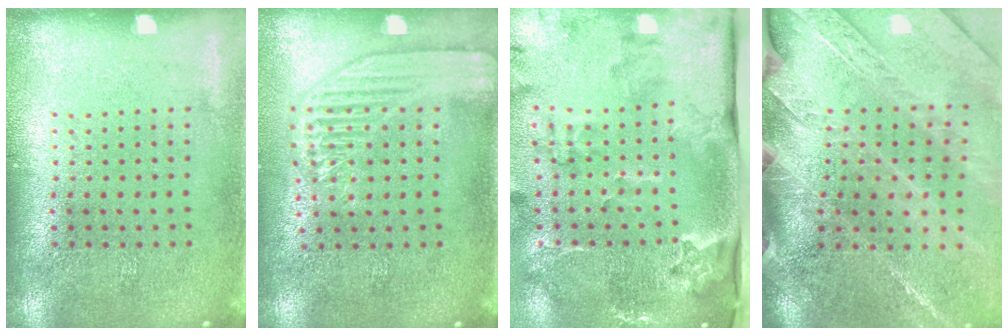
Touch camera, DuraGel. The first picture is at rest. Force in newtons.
{"total": 2.2, "press": 1.9, "slide": 1.0}
{"total": 3.8, "press": 2.6, "slide": 2.7}
{"total": 3.2, "press": 3.0, "slide": 1.2}